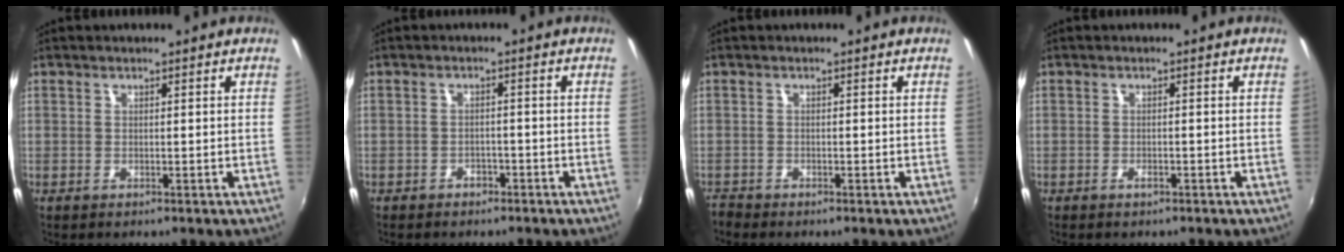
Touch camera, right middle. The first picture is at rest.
{"total": 2.8, "force": [-2.3, 1.5, 0.6], "torque": [-0.021, -0.001, -0.032]}
{"total": 1.9, "force": [-1.8, 0.5, 0.1], "torque": [-0.010, -0.008, -0.040]}
{"total": 1.0, "force": [-0.8, 0.3, 0.5], "torque": [-0.011, 0.000, -0.013]}